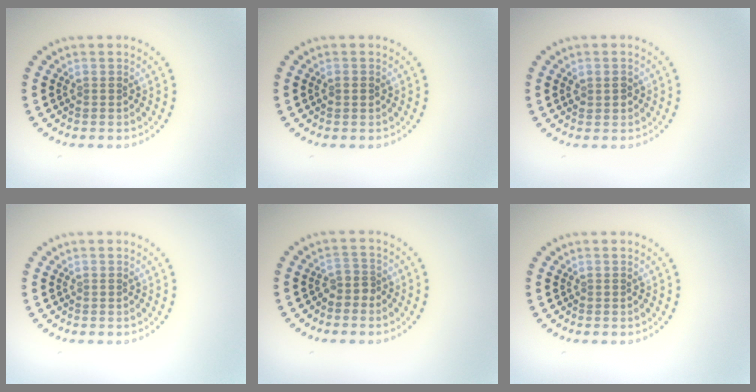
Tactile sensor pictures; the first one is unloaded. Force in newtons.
{"total": 0.9, "press": 0.9, "slide": 0.1}
{"total": 1.4, "press": 1.3, "slide": 0.4}
{"total": 0.0}
{"total": 1.5, "press": 1.2, "slide": 1.0}
{"total": 0.0}